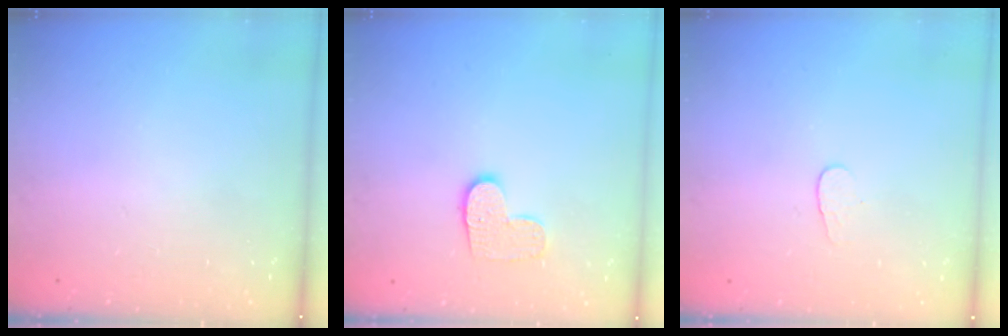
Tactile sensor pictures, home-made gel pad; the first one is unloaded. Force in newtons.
{"total": 8.0, "press": 8.0, "slide": 0.4}
{"total": 4.1, "press": 4.1, "slide": 0.3}